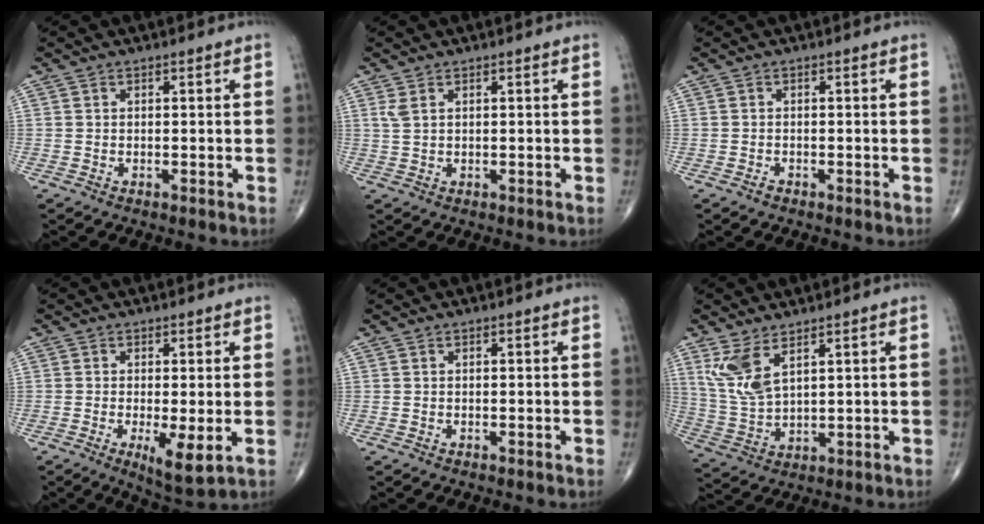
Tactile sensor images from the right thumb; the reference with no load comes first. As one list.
[{"total": 1.9, "force": [1.0, 0.8, 1.4], "torque": [-0.034, 0.006, 0.029]}, {"total": 0.7, "force": [-0.5, 0.4, 0.2], "torque": [-0.001, 0.001, -0.013]}, {"total": 5.9, "force": [-1.2, 1.5, 5.6], "torque": [-0.096, -0.020, -0.020]}, {"total": 0.0}, {"total": 7.9, "force": [4.4, 3.1, 5.8], "torque": [-0.123, -0.022, 0.103]}]